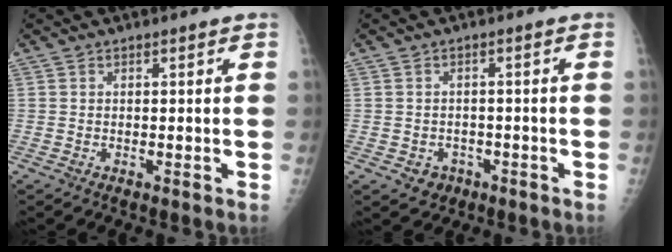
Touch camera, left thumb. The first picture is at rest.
{"total": 3.5, "force": [-1.6, 2.9, 0.9], "torque": [0.004, 0.015, -0.017]}